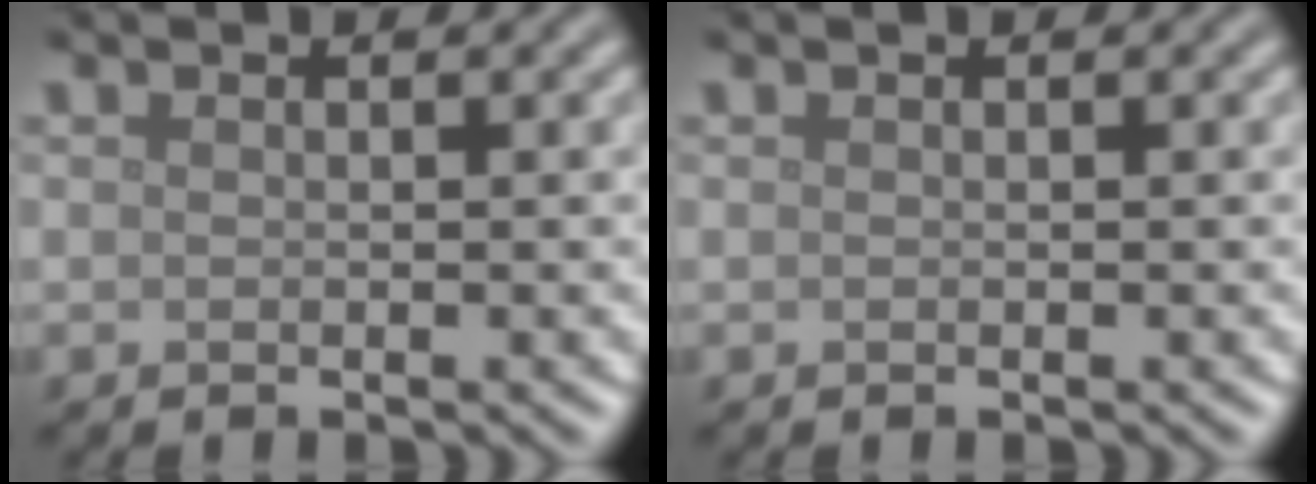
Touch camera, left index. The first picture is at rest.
{"total": 0.0}